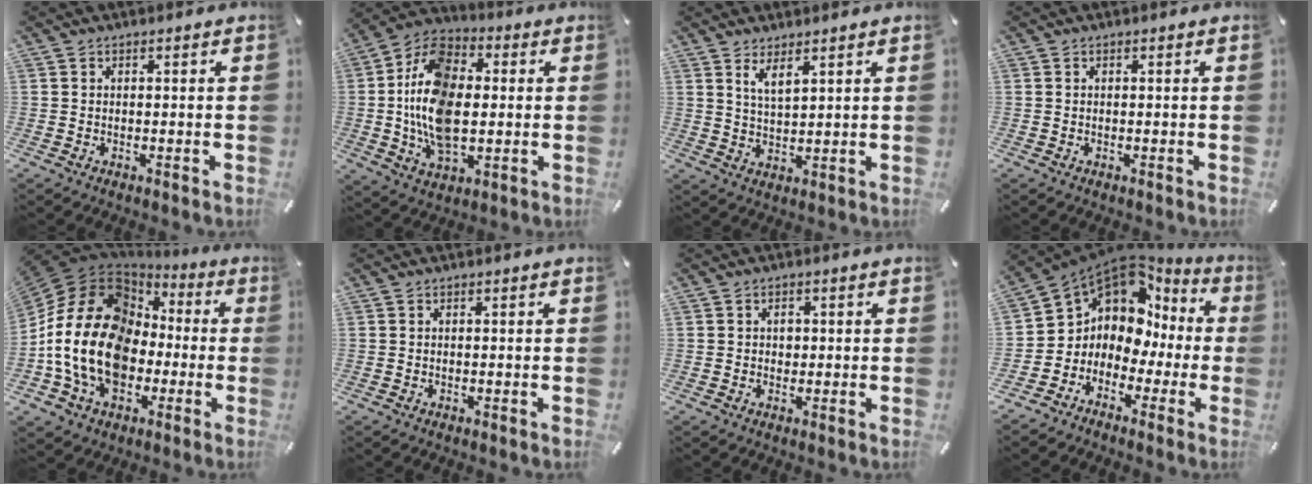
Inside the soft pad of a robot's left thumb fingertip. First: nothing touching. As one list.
[{"total": 17.8, "force": [-0.6, 11.6, 13.4], "torque": [-0.300, 0.003, -0.017]}, {"total": 4.4, "force": [3.4, 1.1, 2.5], "torque": [-0.057, -0.014, 0.060]}, {"total": 0.0}, {"total": 22.1, "force": [-3.5, 16.8, 13.9], "torque": [-0.300, 0.014, -0.060]}, {"total": 0.0}, {"total": 1.8, "force": [0.1, 1.5, 0.9], "torque": [-0.003, 0.000, -0.004]}, {"total": 13.4, "force": [5.6, 10.8, 5.6], "torque": [-0.099, -0.080, 0.107]}]